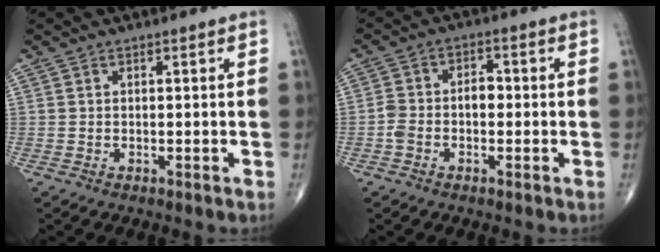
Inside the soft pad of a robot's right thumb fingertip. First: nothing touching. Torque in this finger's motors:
{"motor_torque": [1.05, 0.62, 0.71, 0.03, 0.01]}